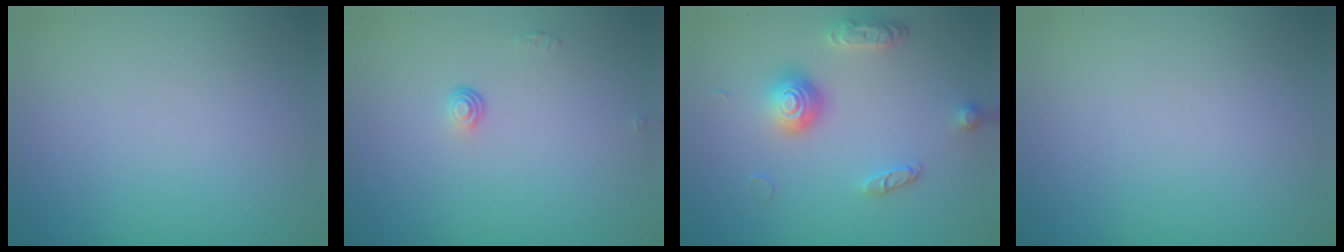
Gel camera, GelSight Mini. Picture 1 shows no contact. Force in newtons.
{"total": 0.8, "press": 0.5, "slide": 0.6}
{"total": 3.7, "press": 2.9, "slide": 2.3}
{"total": 0.0}